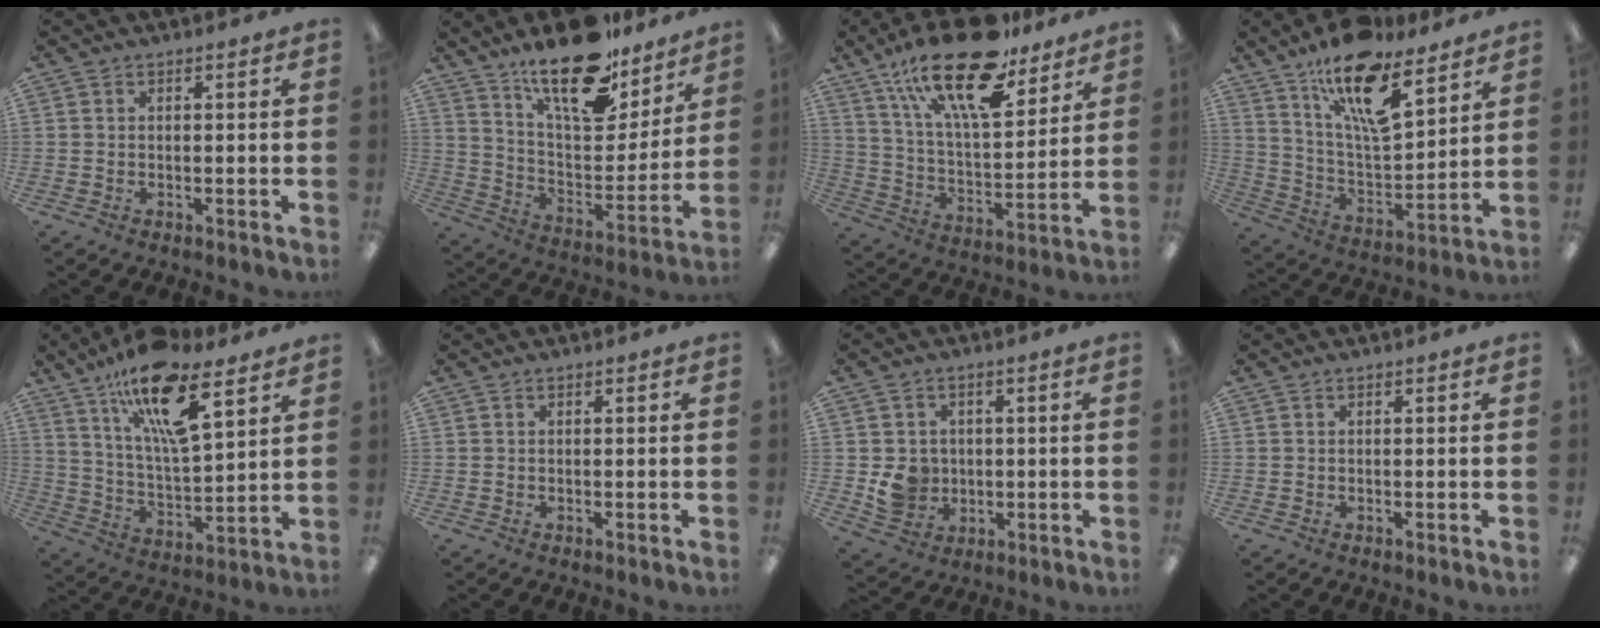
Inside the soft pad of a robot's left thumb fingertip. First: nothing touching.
{"total": 21.9, "force": [16.8, 8.1, 11.6], "torque": [-0.186, -0.107, 0.288]}
{"total": 24.0, "force": [16.4, 8.7, 15.2], "torque": [-0.256, -0.090, 0.280]}
{"total": 18.8, "force": [13.3, 6.7, 11.6], "torque": [-0.196, -0.080, 0.227]}
{"total": 19.2, "force": [12.3, 6.4, 13.3], "torque": [-0.219, -0.063, 0.206]}
{"total": 0.0}
{"total": 6.7, "force": [0.0, 6.4, 2.3], "torque": [-0.035, 0.008, 0.006]}
{"total": 0.0}